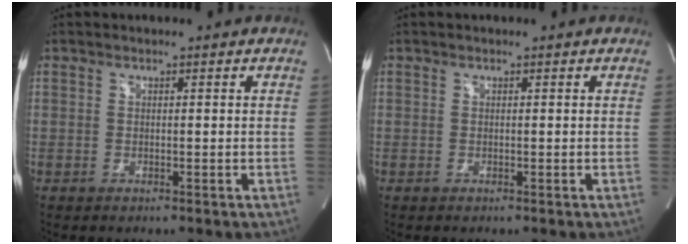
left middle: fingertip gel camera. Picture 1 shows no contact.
{"total": 0.0}